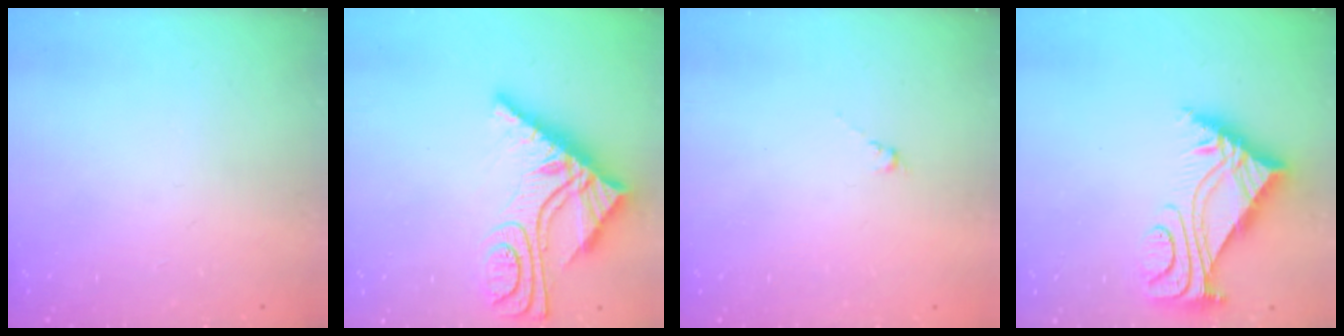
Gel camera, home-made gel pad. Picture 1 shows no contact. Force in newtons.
{"total": 13.2, "press": 13.1, "slide": 1.5}
{"total": 0.0}
{"total": 6.8, "press": 6.8, "slide": 0.5}